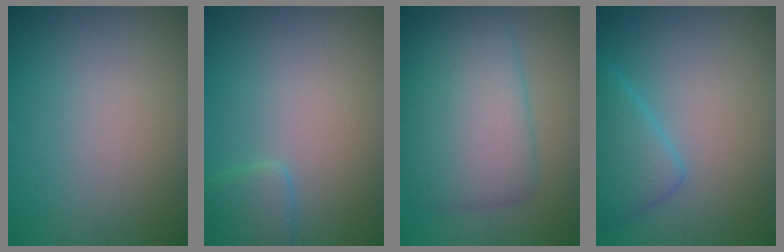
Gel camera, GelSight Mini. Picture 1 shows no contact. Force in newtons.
{"total": 1.7, "press": 1.7, "slide": 0.1}
{"total": 7.7, "press": 7.7, "slide": 0.1}
{"total": 3.8, "press": 3.8, "slide": 0.3}